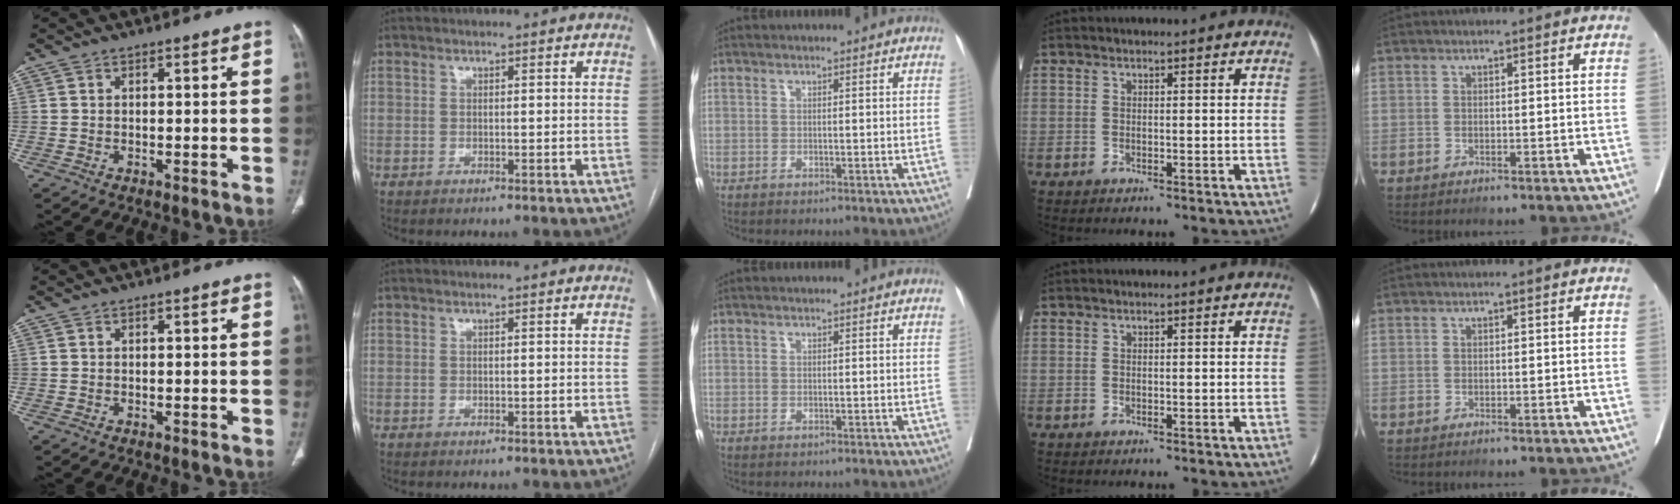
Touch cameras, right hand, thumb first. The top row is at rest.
{}